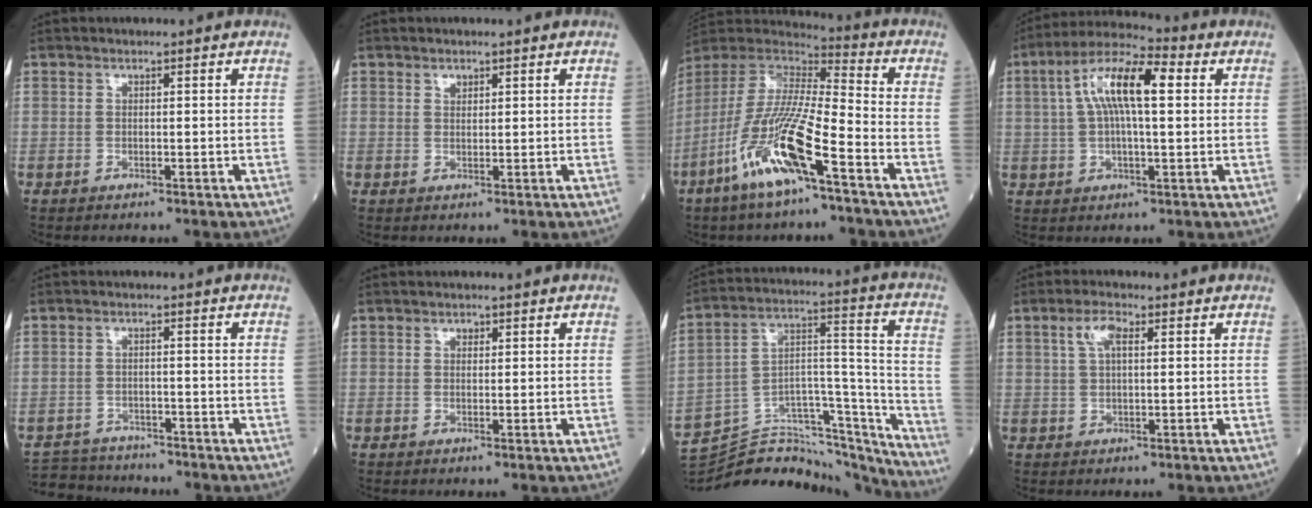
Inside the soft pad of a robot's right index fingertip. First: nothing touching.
{"total": 0.9, "force": [0.7, 0.5, 0.4], "torque": [-0.005, -0.004, 0.010]}
{"total": 17.2, "force": [-8.6, 1.9, 14.8], "torque": [-0.327, -0.033, -0.169]}
{"total": 11.6, "force": [2.8, 2.8, 11.0], "torque": [-0.212, 0.033, 0.044]}
{"total": 6.7, "force": [-6.5, 1.6, 0.5], "torque": [-0.007, 0.002, -0.105]}
{"total": 0.7, "force": [0.4, 0.5, 0.4], "torque": [-0.004, -0.001, 0.005]}
{"total": 26.9, "force": [-25.7, 4.2, 6.7], "torque": [-0.102, 0.036, -0.388]}
{"total": 3.7, "force": [1.4, 1.2, 3.1], "torque": [-0.068, 0.012, 0.029]}